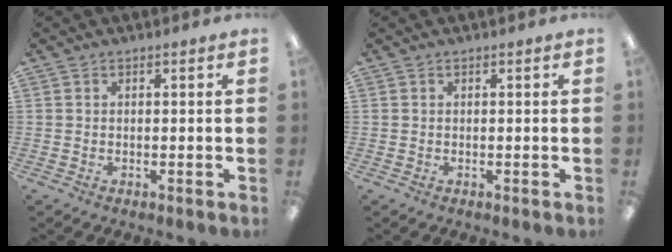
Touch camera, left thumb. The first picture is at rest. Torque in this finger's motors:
{"motor_torque": [0.00, 0.00, 0.00, 0.00, 0.00]}